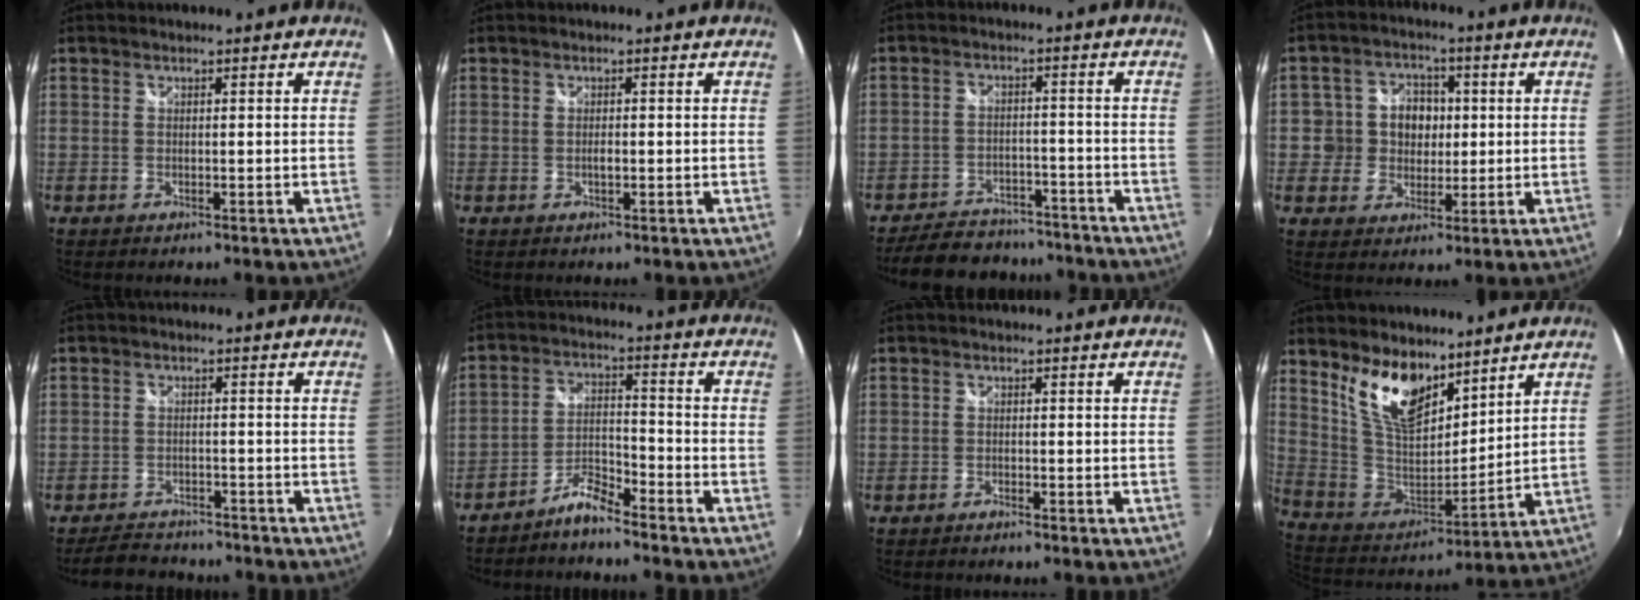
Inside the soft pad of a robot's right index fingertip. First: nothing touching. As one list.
[{"total": 1.0, "force": [-0.2, 0.4, 0.9], "torque": [-0.016, 0.001, -0.003]}, {"total": 14.6, "force": [-12.2, 6.5, 4.6], "torque": [-0.120, 0.022, -0.165]}, {"total": 7.4, "force": [0.2, 7.0, 2.3], "torque": [-0.044, 0.016, 0.001]}, {"total": 6.6, "force": [-5.7, 3.2, 1.2], "torque": [-0.047, 0.011, -0.087]}, {"total": 5.2, "force": [-4.9, 0.4, 1.8], "torque": [-0.043, 0.015, -0.096]}, {"total": 0.9, "force": [-0.9, 0.2, 0.1], "torque": [-0.008, -0.004, -0.018]}, {"total": 14.3, "force": [9.5, 6.6, 8.4], "torque": [-0.163, -0.003, 0.191]}]